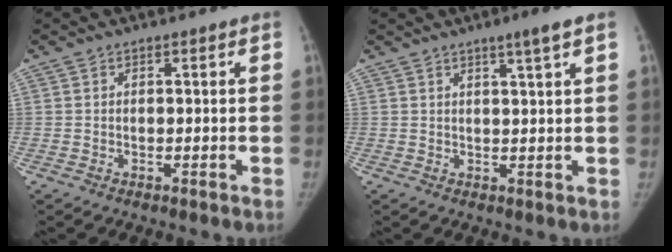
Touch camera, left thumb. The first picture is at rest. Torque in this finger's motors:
{"motor_torque": [-0.01, 0.01, 0.00, 0.00, 0.03]}